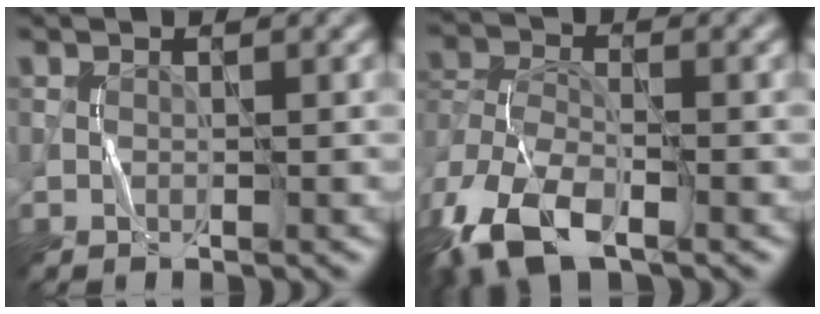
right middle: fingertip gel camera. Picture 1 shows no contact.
{"total": 10.8, "force": [-6.5, 5.0, 6.9], "torque": [-0.154, -0.026, -0.129]}